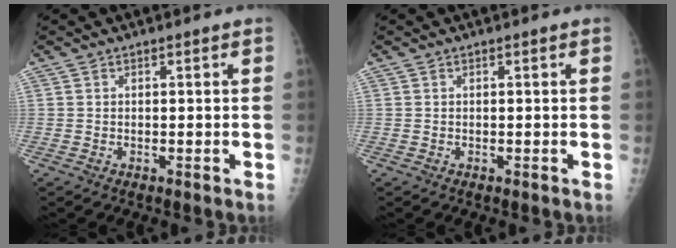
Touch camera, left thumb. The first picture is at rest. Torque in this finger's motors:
{"motor_torque": [0.00, 0.00, -0.01, -0.01, 0.00]}